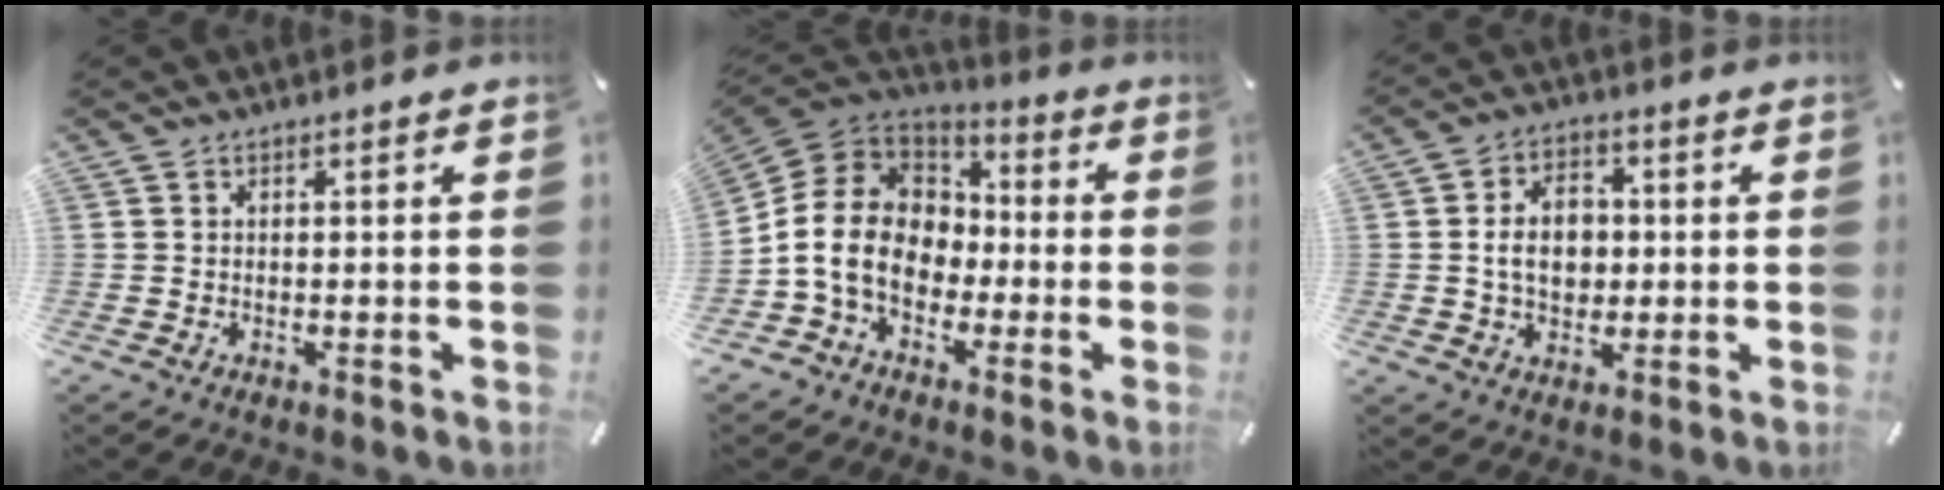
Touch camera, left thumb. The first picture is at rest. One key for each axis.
{"total": 13.3, "fx": -4.0, "fy": 10.8, "fz": 6.7, "tx": -0.165, "ty": 0.029, "tz": -0.075}
{"total": 8.6, "fx": 0.1, "fy": 6.5, "fz": 5.6, "tx": -0.100, "ty": 0.005, "tz": -0.002}